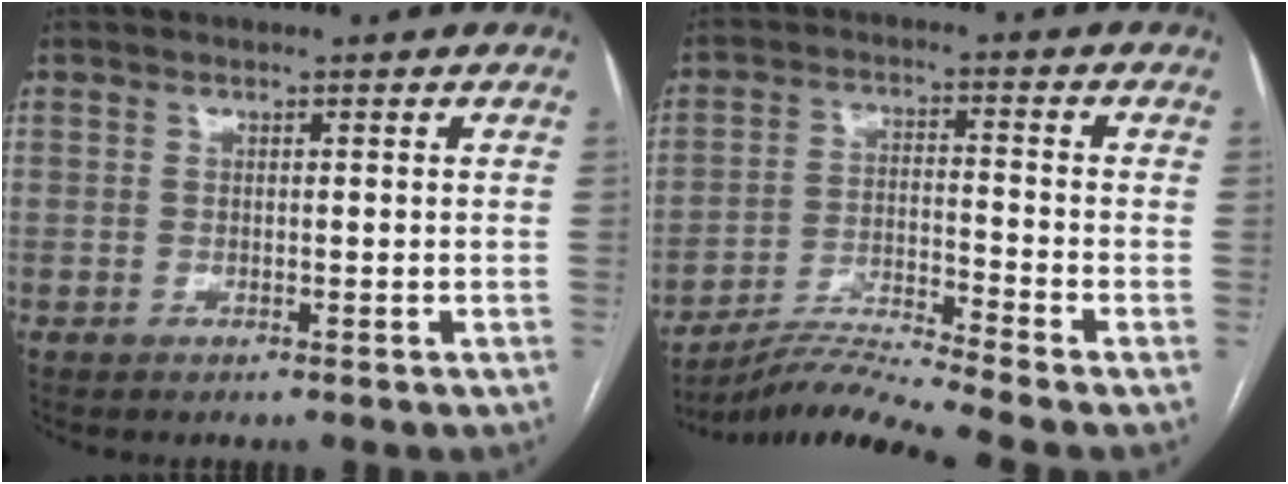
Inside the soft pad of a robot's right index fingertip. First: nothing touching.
{"total": 9.5, "force": [-8.6, -3.2, 2.5], "torque": [-0.046, -0.011, -0.159]}